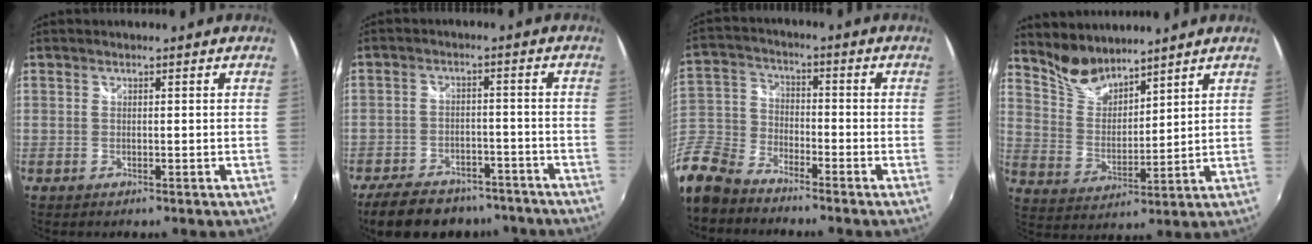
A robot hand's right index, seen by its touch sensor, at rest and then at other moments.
{"total": 17.0, "force": [-13.6, 7.7, 6.9], "torque": [-0.156, 0.009, -0.185]}
{"total": 14.5, "force": [-10.4, 8.2, 6.0], "torque": [-0.167, 0.006, -0.214]}
{"total": 8.3, "force": [7.5, 2.5, 2.3], "torque": [-0.043, 0.001, 0.155]}